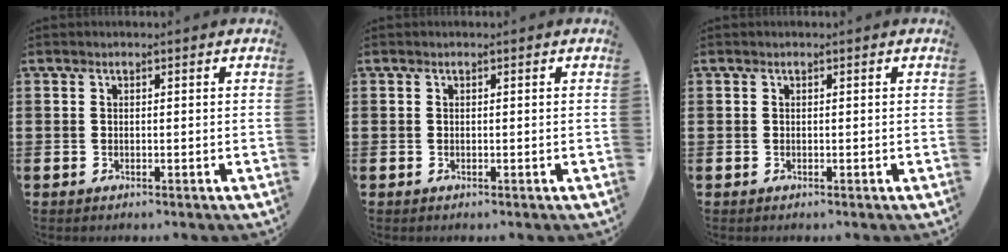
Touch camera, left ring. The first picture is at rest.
{"total": 0.0}
{"total": 0.0}